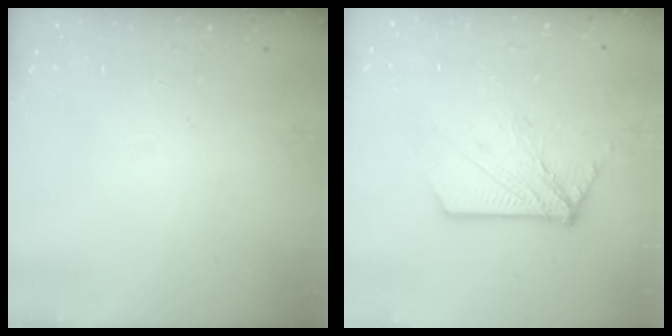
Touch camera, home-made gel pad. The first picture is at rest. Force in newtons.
{"total": 10.0, "press": 10.0, "slide": 0.8}